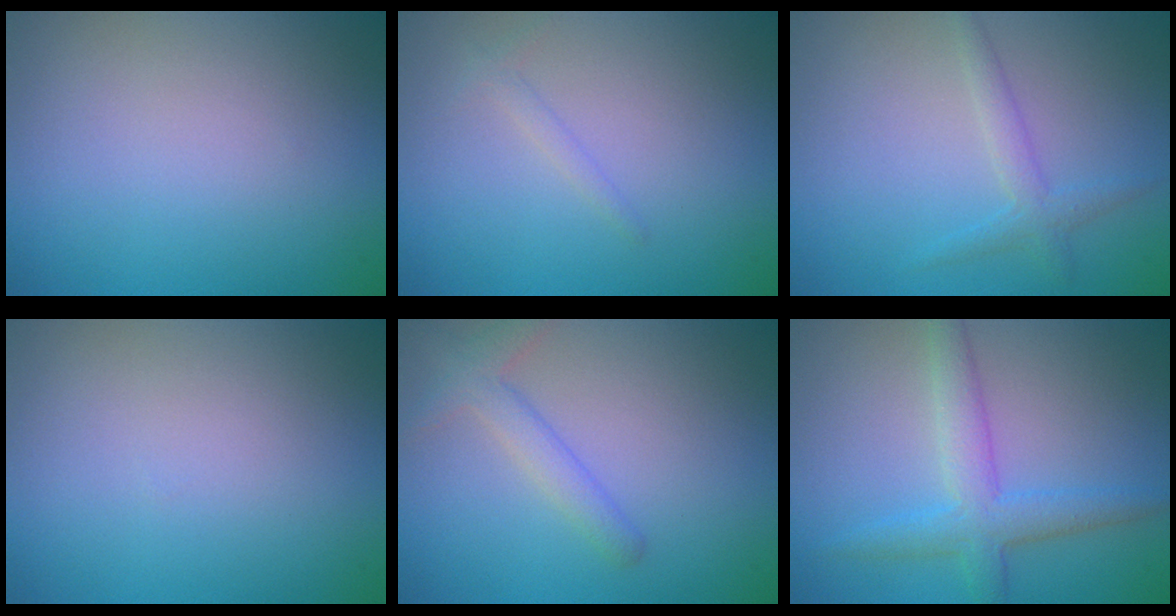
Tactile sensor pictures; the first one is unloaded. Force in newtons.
{"total": 0.9, "press": 0.9, "slide": 0.0}
{"total": 1.8, "press": 1.8, "slide": 0.0}
{"total": 0.0}
{"total": 2.5, "press": 2.5, "slide": 0.1}
{"total": 3.8, "press": 3.8, "slide": 0.0}